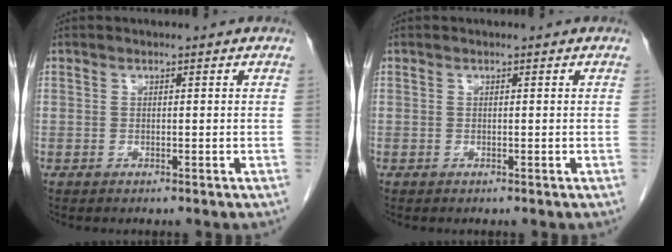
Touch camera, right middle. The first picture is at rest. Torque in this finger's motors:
{"motor_torque": [-0.02, 0.00, 0.00, 0.00]}